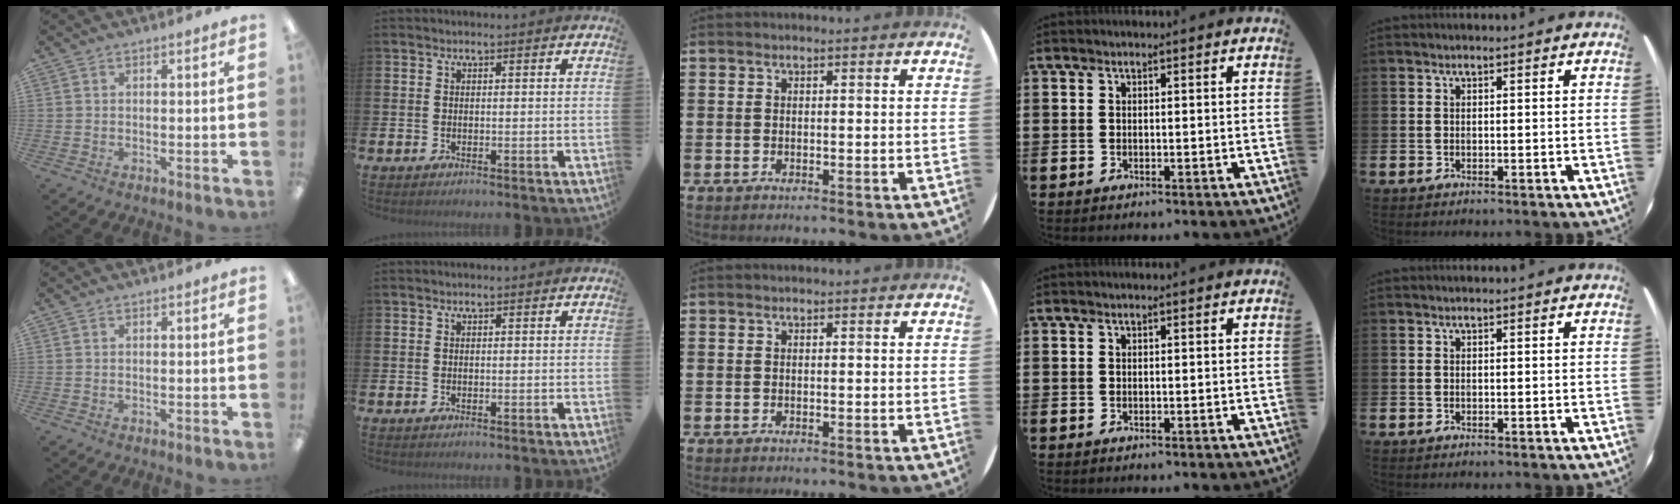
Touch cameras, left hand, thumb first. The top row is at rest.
{}